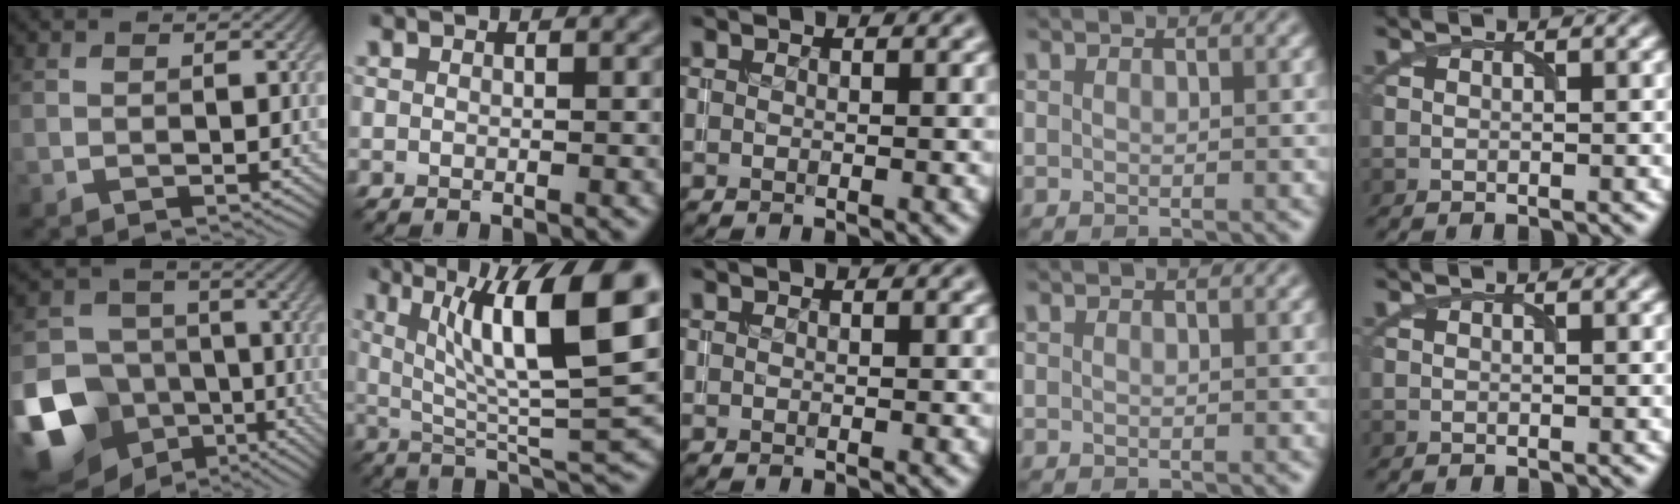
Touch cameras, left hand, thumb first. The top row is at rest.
{"thumb": {"total": 16.6, "force": [-7.5, 13.1, 7.0], "torque": [-0.218, -0.034, -0.122]}, "index": {"total": 12.0, "force": [3.9, 2.6, 11.0], "torque": [-0.168, 0.004, 0.070]}}